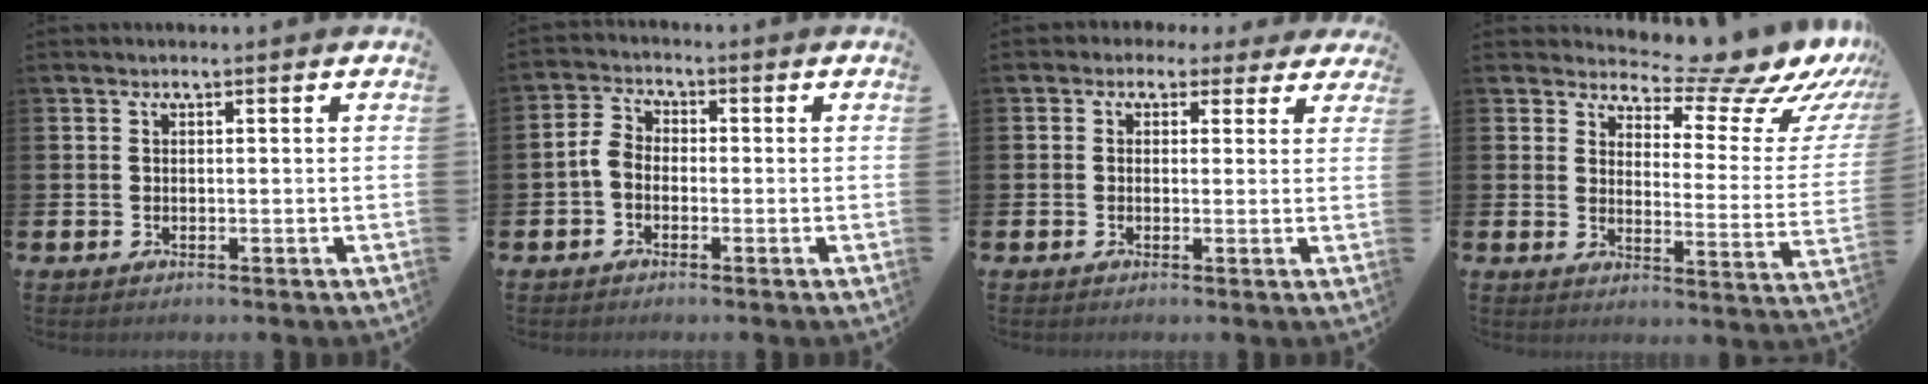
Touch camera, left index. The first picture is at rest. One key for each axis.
{"total": 3.3, "fx": -0.7, "fy": 2.4, "fz": 2.2, "tx": -0.041, "ty": 0.012, "tz": -0.013}
{"total": 1.7, "fx": 0.8, "fy": 1.5, "fz": 0.1, "tx": -0.012, "ty": 0.001, "tz": 0.009}
{"total": 10.4, "fx": 9.0, "fy": 3.5, "fz": 3.7, "tx": -0.062, "ty": -0.076, "tz": 0.150}